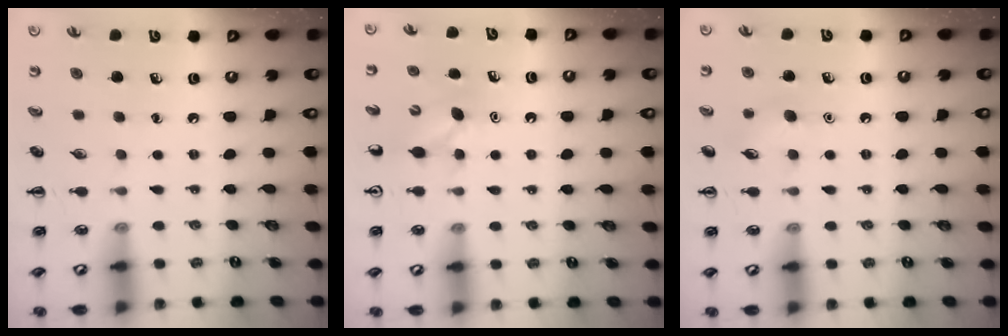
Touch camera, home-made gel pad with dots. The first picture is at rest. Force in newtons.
{"total": 4.5, "press": 4.4, "slide": 0.8}
{"total": 5.7, "press": 5.4, "slide": 1.8}